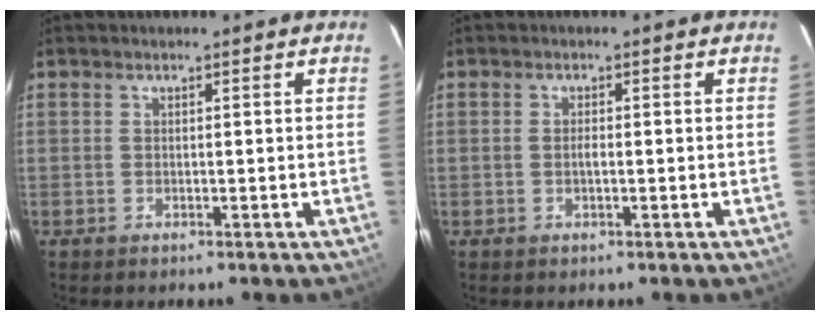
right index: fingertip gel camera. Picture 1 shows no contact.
{"total": 1.1, "force": [-0.3, 0.4, 1.0], "torque": [-0.021, 0.002, -0.006]}